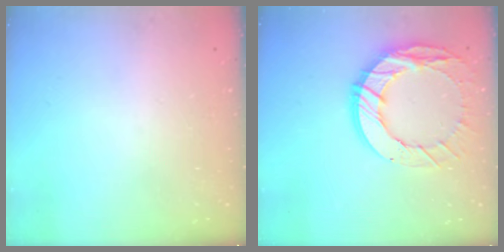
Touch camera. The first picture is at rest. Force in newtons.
{"total": 16.6, "press": 16.6, "slide": 1.5}